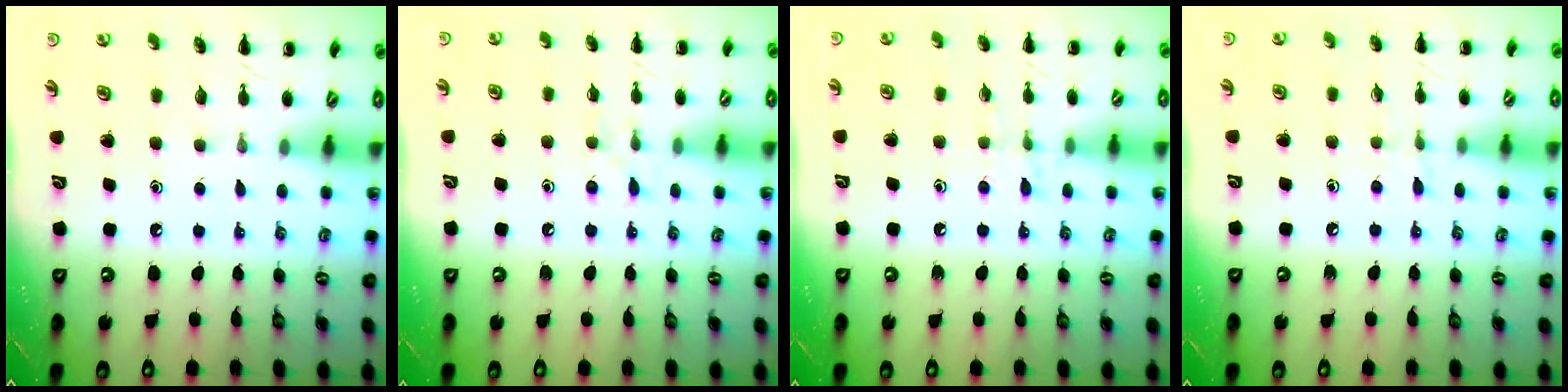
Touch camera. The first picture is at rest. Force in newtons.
{"total": 6.5, "press": 6.2, "slide": 2.2}
{"total": 7.4, "press": 7.2, "slide": 1.5}
{"total": 6.4, "press": 6.0, "slide": 2.3}